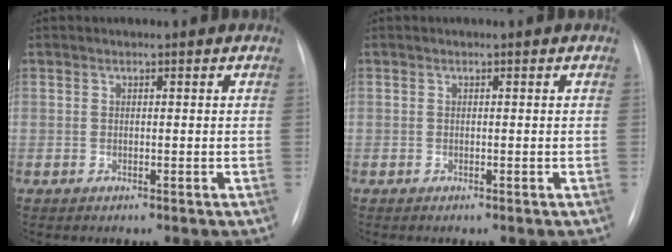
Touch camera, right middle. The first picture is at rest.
{"total": 0.0}